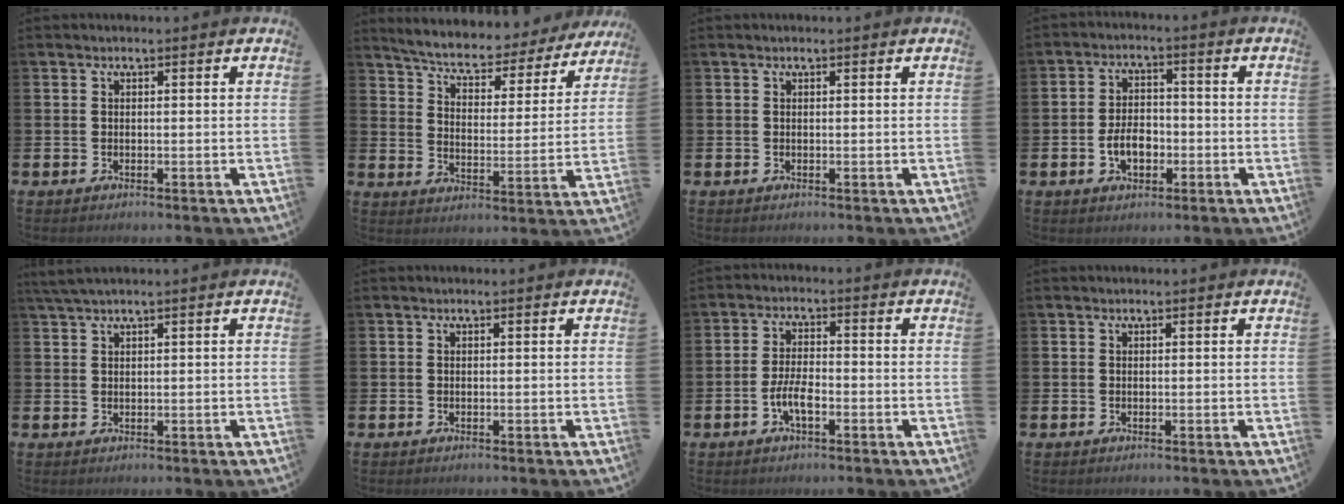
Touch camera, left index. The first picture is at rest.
{"total": 5.9, "force": [5.5, 1.2, 1.6], "torque": [-0.061, -0.045, 0.089]}
{"total": 0.0}
{"total": 4.7, "force": [-1.4, 3.0, 3.3], "torque": [-0.051, 0.005, -0.030]}
{"total": 2.1, "force": [1.6, 0.0, 1.4], "torque": [-0.030, 0.003, 0.029]}
{"total": 0.0}
{"total": 3.9, "force": [-1.5, 1.5, 3.3], "torque": [-0.077, 0.004, -0.030]}
{"total": 0.0}